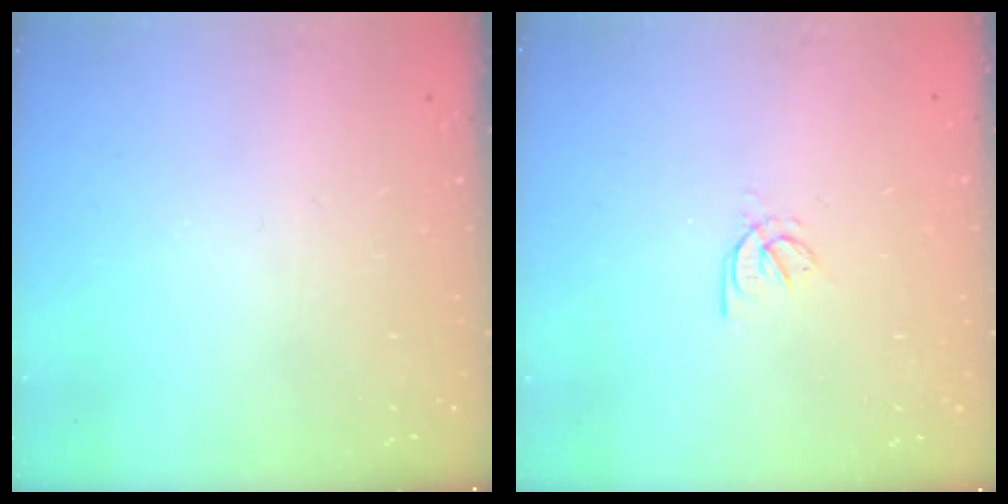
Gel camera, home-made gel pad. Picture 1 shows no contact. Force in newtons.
{"total": 1.7, "press": 1.6, "slide": 0.5}